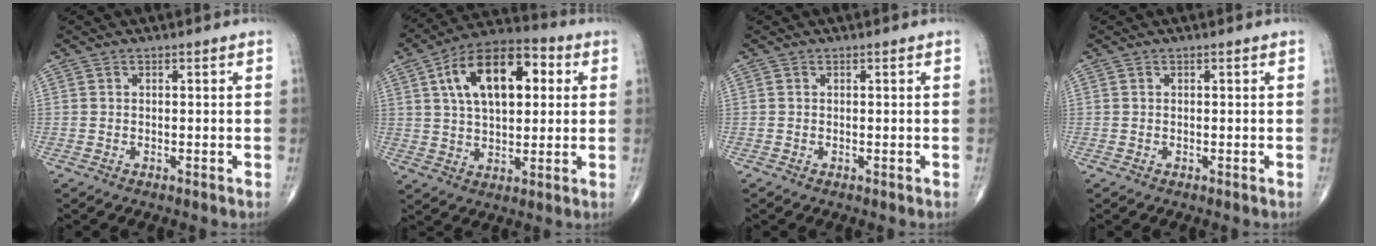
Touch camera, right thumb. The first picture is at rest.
{"total": 17.5, "force": [4.9, 9.4, 13.9], "torque": [-0.209, 0.015, 0.073]}
{"total": 0.0}
{"total": 0.0}